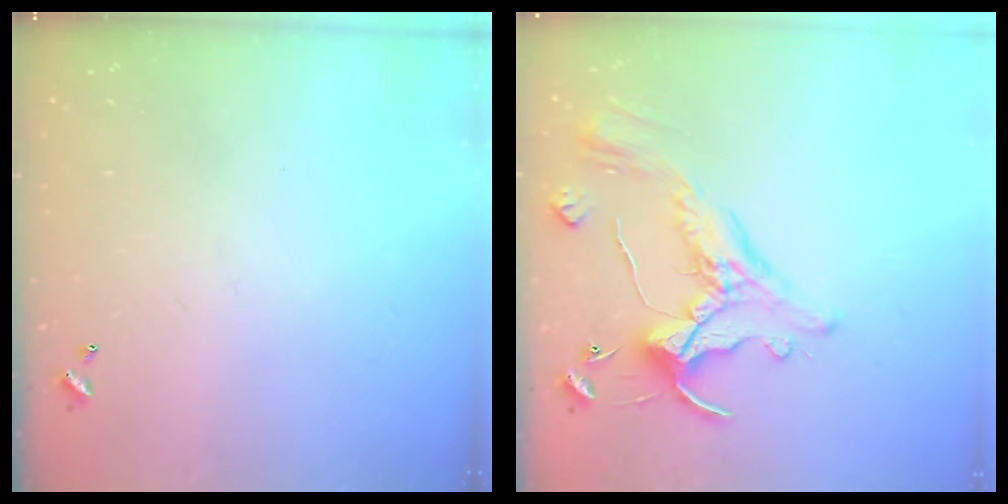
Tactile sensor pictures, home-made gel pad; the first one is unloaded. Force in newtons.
{"total": 2.5, "press": 2.2, "slide": 1.2}